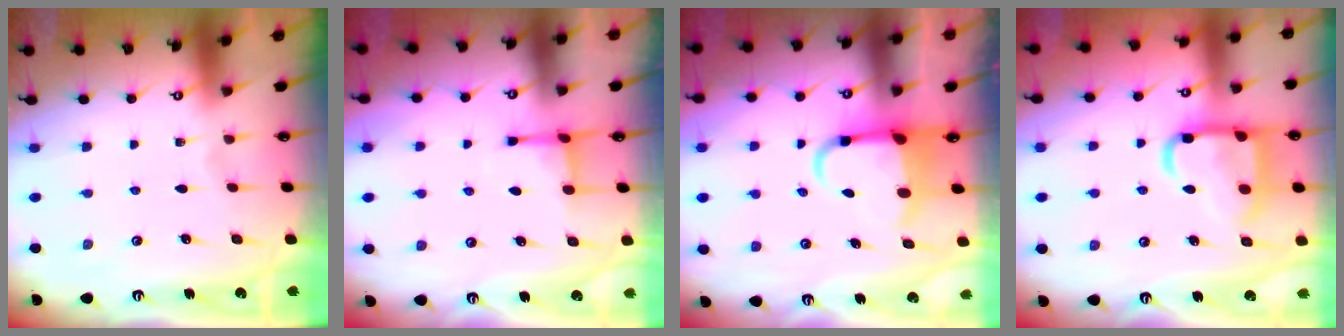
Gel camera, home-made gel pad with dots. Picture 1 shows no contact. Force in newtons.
{"total": 2.9, "press": 2.8, "slide": 0.7}
{"total": 5.6, "press": 5.5, "slide": 1.2}
{"total": 16.8, "press": 16.7, "slide": 1.6}